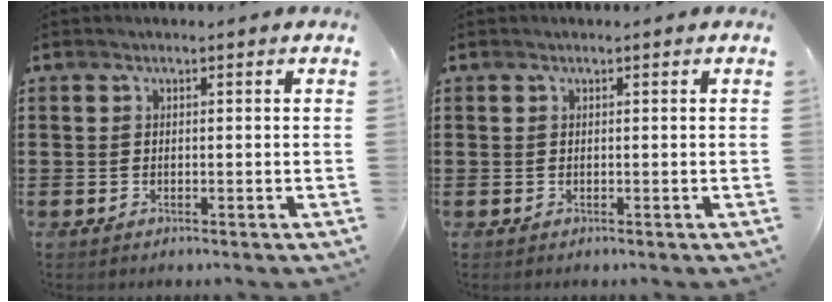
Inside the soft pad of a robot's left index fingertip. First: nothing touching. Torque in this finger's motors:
{"motor_torque": [-0.01, -0.01, 0.00, 0.01]}